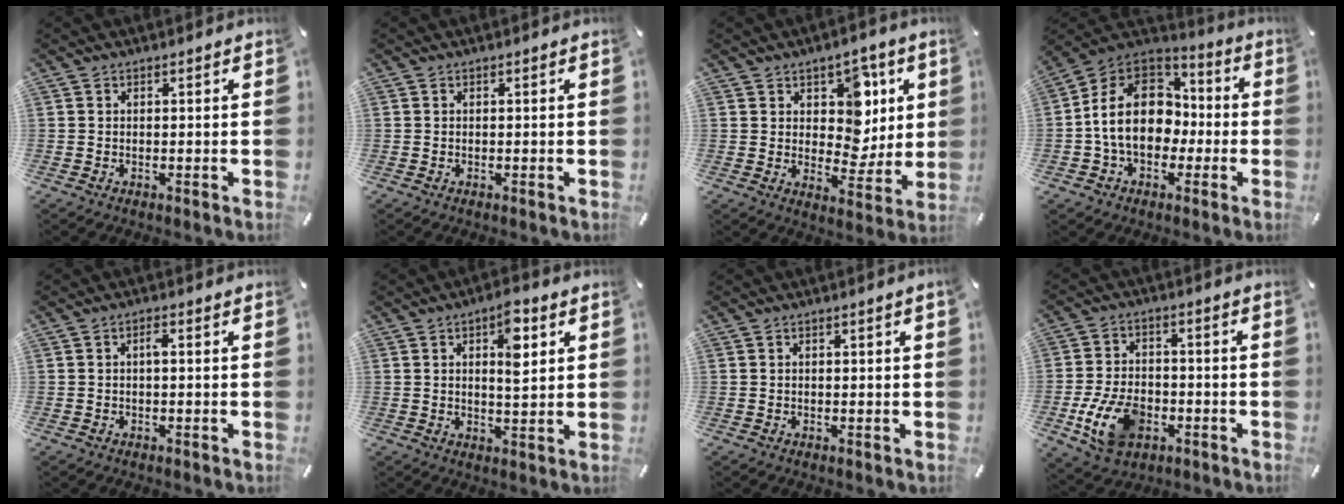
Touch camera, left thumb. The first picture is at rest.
{"total": 0.0}
{"total": 10.2, "force": [3.8, 8.2, 4.7], "torque": [-0.051, -0.027, 0.069]}
{"total": 17.3, "force": [-2.3, 13.5, 10.6], "torque": [-0.215, 0.027, -0.040]}
{"total": 1.7, "force": [-0.1, 0.5, 1.6], "torque": [-0.033, 0.005, -0.004]}
{"total": 7.8, "force": [2.8, 3.3, 6.5], "torque": [-0.086, -0.012, 0.038]}
{"total": 1.0, "force": [0.0, 0.0, 1.0], "torque": [-0.016, -0.003, 0.000]}
{"total": 12.2, "force": [-4.2, 8.2, 7.9], "torque": [-0.163, 0.010, -0.072]}